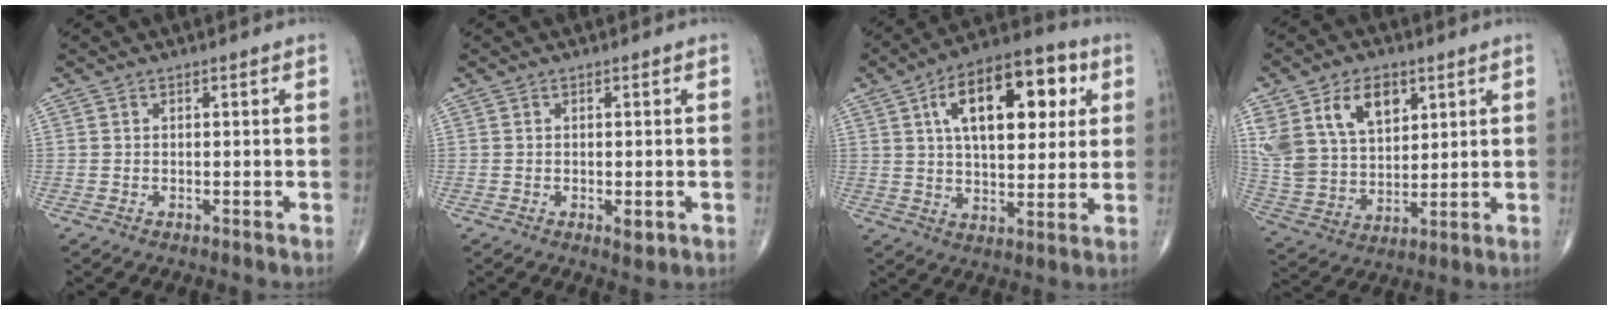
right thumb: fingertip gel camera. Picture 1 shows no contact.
{"total": 4.6, "force": [-1.3, 2.2, 3.9], "torque": [-0.041, -0.007, -0.010]}
{"total": 19.3, "force": [6.2, 9.7, 15.6], "torque": [-0.200, 0.003, 0.090]}
{"total": 16.9, "force": [7.6, 11.1, 10.3], "torque": [-0.186, -0.021, 0.155]}